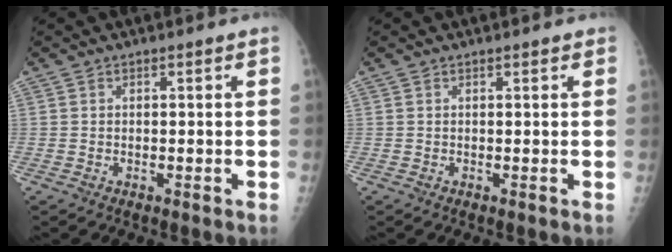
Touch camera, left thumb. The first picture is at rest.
{"total": 0.9, "force": [0.7, 0.4, 0.5], "torque": [-0.007, -0.001, 0.006]}